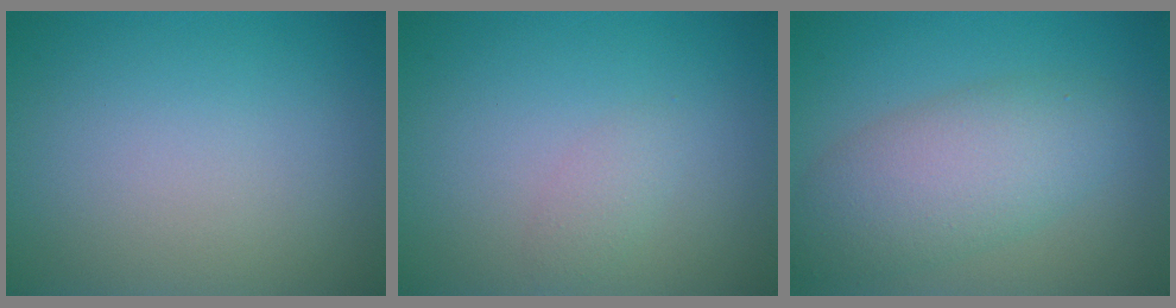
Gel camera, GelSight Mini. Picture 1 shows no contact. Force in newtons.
{"total": 1.1, "press": 1.1, "slide": 0.1}
{"total": 5.6, "press": 5.6, "slide": 0.3}